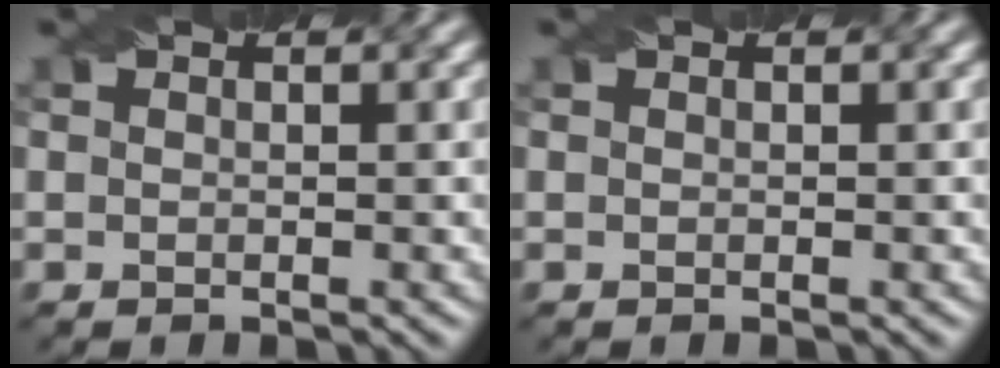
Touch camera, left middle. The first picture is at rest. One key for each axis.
{"total": 0.0}